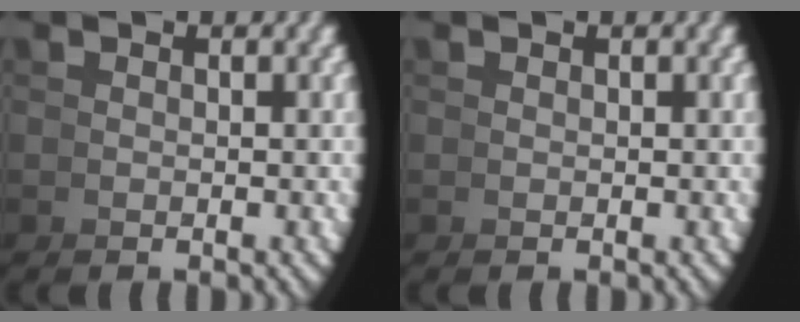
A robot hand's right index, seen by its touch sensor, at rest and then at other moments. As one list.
[{"total": 0.7, "force": [0.5, 0.5, 0.1], "torque": [-0.005, -0.004, 0.014]}]